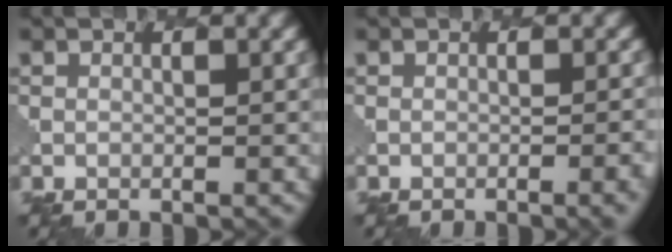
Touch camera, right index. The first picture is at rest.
{"total": 3.0, "force": [-1.3, 1.0, 2.5], "torque": [-0.011, 0.005, -0.013]}